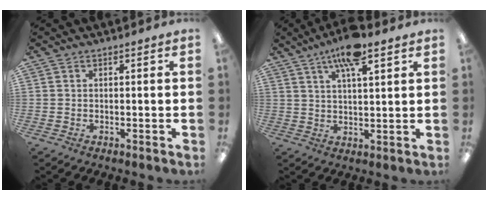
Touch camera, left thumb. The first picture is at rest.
{"total": 10.1, "force": [6.7, 2.6, 7.1], "torque": [-0.120, -0.021, 0.111]}